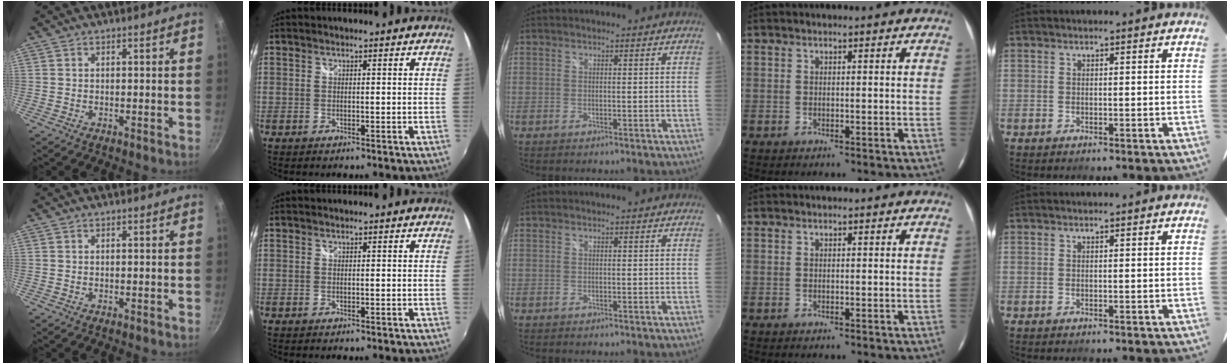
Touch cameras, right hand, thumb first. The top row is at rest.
{}